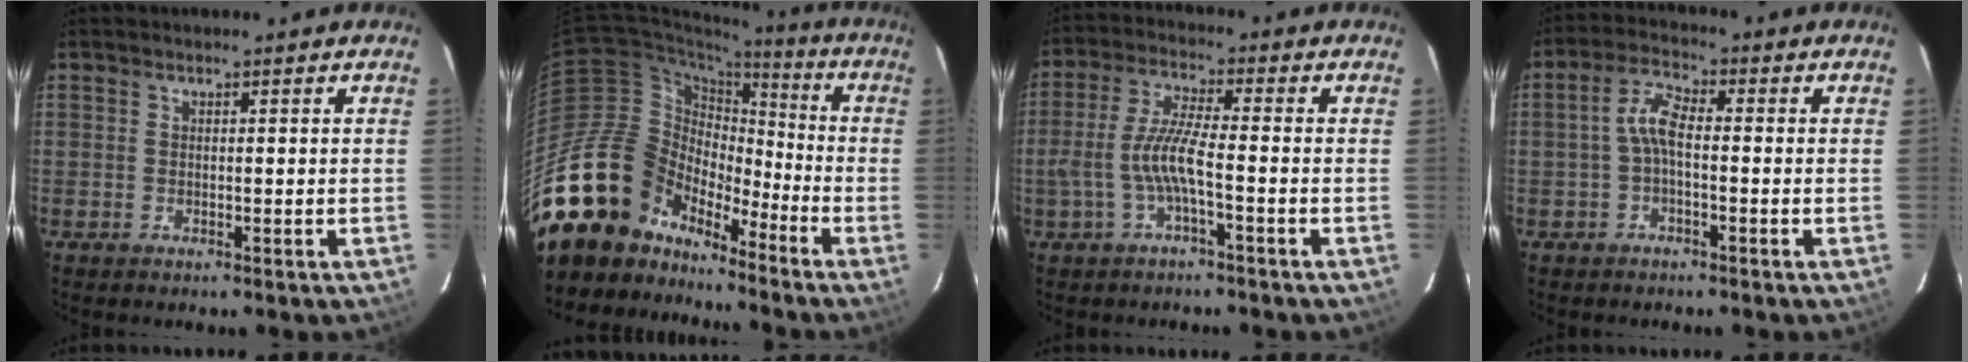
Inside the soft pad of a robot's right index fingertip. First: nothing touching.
{"total": 21.3, "force": [-15.2, 12.9, 7.4], "torque": [-0.155, 0.024, -0.262]}
{"total": 7.3, "force": [-2.4, 0.6, 6.9], "torque": [-0.153, 0.003, -0.041]}
{"total": 4.2, "force": [-1.0, 1.4, 3.8], "torque": [-0.086, 0.016, -0.022]}